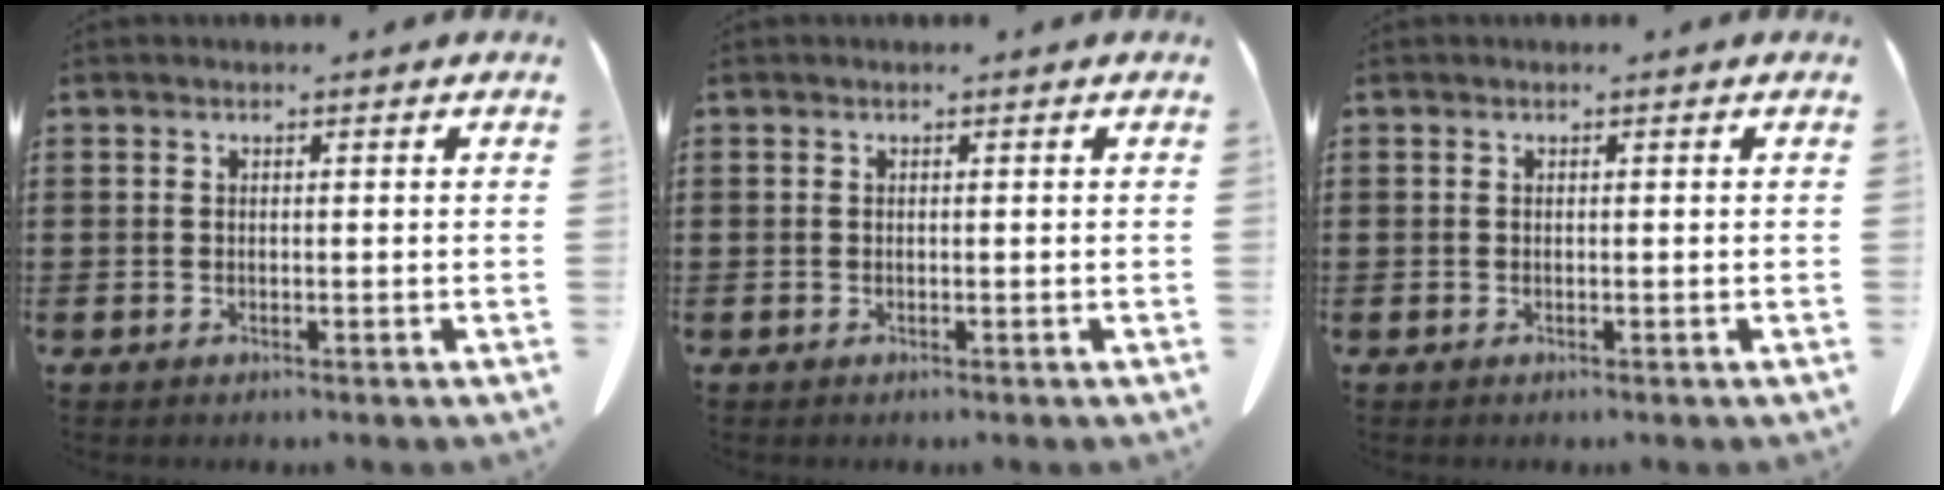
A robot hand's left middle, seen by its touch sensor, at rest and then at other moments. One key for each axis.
{"total": 0.0}
{"total": 0.0}